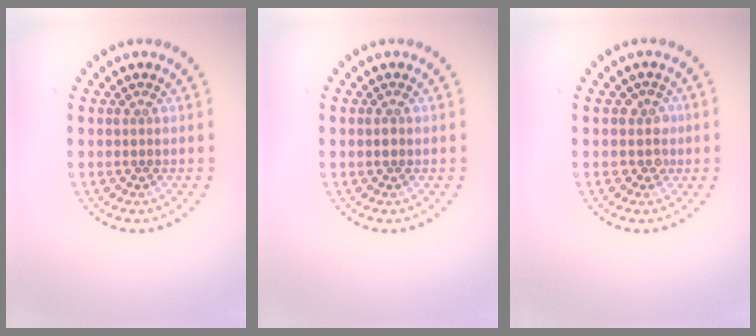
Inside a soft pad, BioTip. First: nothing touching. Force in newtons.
{"total": 0.6, "press": 0.6, "slide": 0.1}
{"total": 1.7, "press": 1.5, "slide": 0.8}